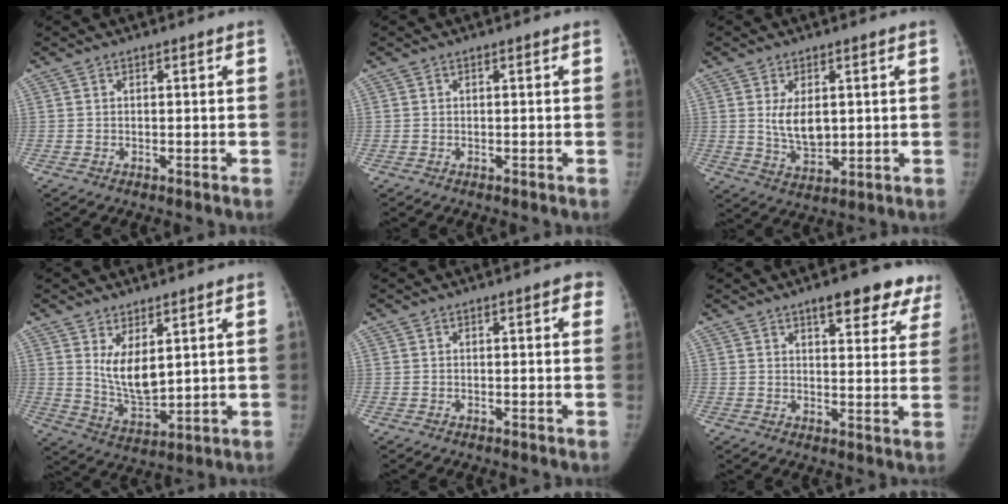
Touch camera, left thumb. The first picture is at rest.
{"total": 0.0}
{"total": 6.8, "force": [1.2, 4.0, 5.4], "torque": [-0.076, -0.017, 0.032]}
{"total": 8.1, "force": [3.1, 3.8, 6.5], "torque": [-0.096, -0.037, 0.073]}
{"total": 2.3, "force": [1.1, 0.9, 1.8], "torque": [-0.008, 0.002, 0.006]}
{"total": 12.1, "force": [8.4, 4.4, 7.5], "torque": [-0.044, -0.036, 0.099]}